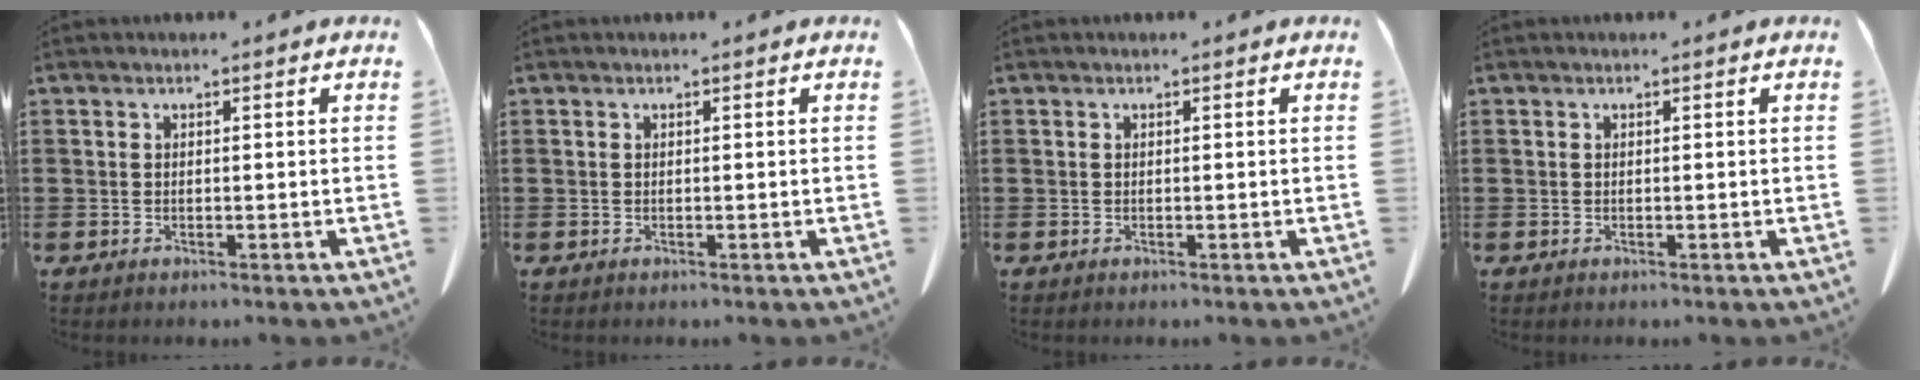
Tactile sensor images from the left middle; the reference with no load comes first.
{"total": 0.0}
{"total": 0.0}
{"total": 0.0}